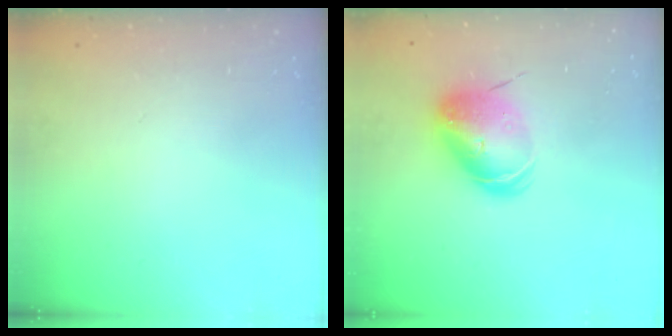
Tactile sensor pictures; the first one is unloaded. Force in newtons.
{"total": 10.5, "press": 10.3, "slide": 2.1}